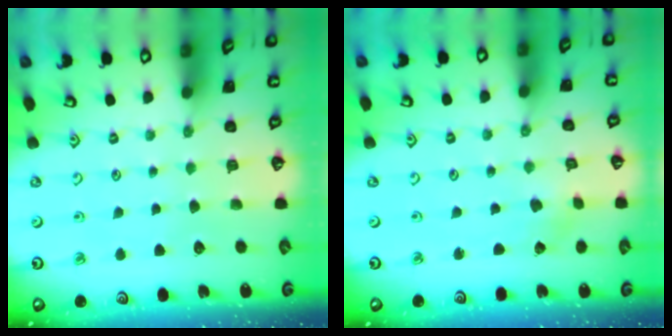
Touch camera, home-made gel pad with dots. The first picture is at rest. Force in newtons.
{"total": 0.0}